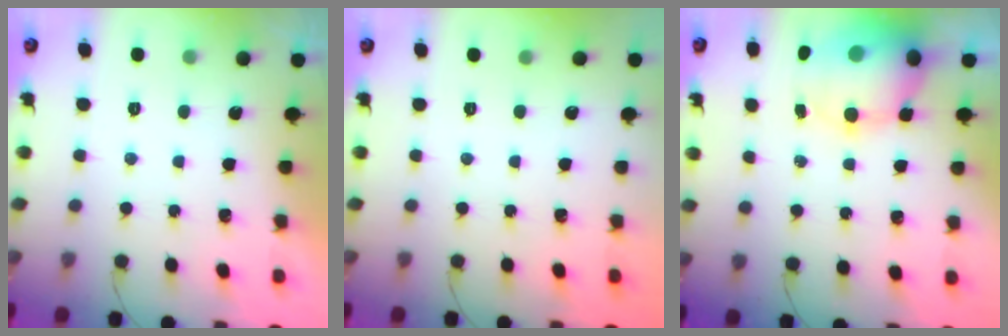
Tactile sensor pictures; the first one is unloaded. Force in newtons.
{"total": 0.0}
{"total": 14.7, "press": 14.2, "slide": 3.5}